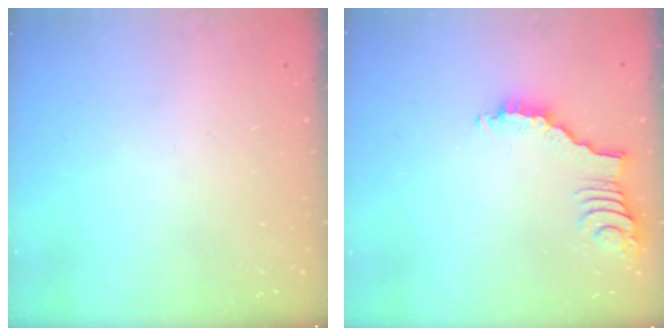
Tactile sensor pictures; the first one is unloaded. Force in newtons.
{"total": 2.8, "press": 2.8, "slide": 0.3}